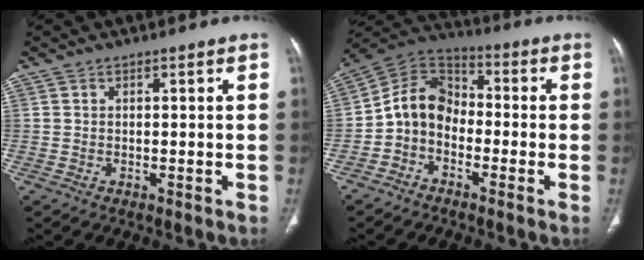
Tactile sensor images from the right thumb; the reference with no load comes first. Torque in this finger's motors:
{"motor_torque": [1.34, 1.12, 0.11, -0.28, 0.06]}